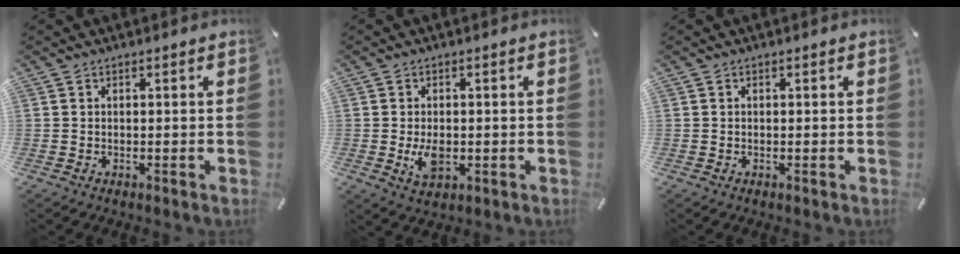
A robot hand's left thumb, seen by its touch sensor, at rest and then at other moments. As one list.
[{"total": 5.0, "force": [-0.8, 3.1, 3.9], "torque": [-0.086, -0.008, -0.018]}, {"total": 0.0}]